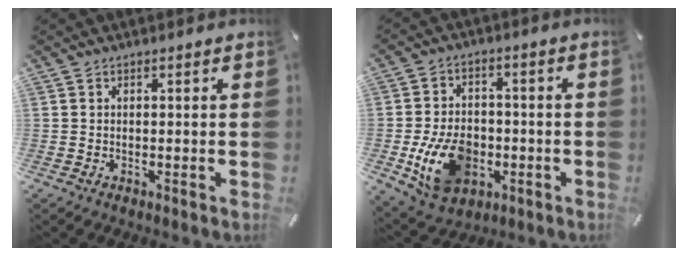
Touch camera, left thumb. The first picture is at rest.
{"total": 13.3, "force": [-3.6, 9.8, 8.3], "torque": [-0.169, 0.008, -0.061]}